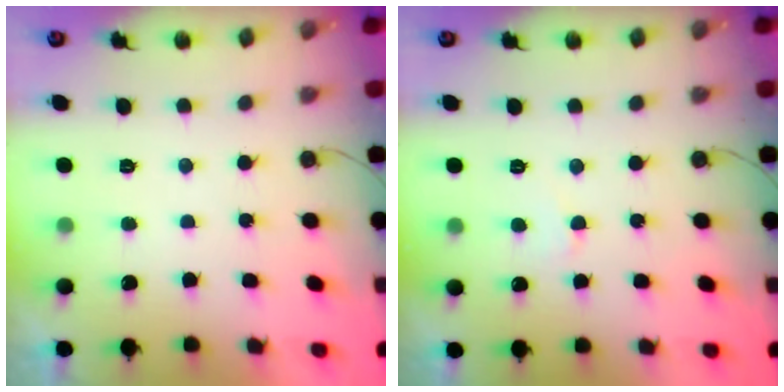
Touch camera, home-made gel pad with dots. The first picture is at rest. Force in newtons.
{"total": 3.5, "press": 3.4, "slide": 0.4}